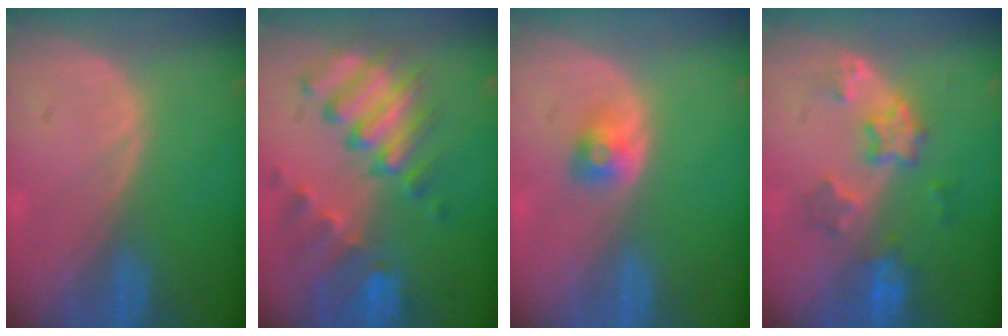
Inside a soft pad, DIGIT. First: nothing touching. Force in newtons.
{"total": 10.2, "press": 8.9, "slide": 5.0}
{"total": 2.7, "press": 2.4, "slide": 1.1}
{"total": 5.7, "press": 5.6, "slide": 1.1}